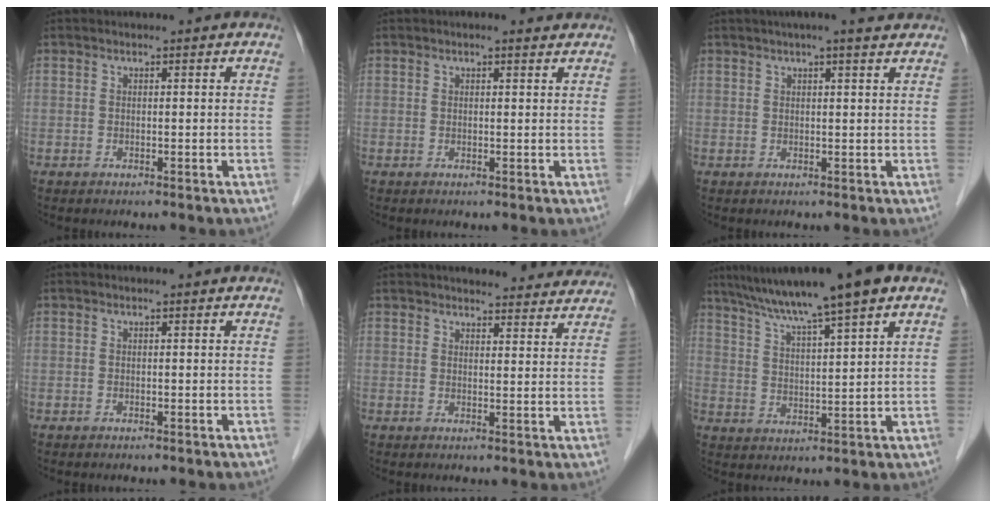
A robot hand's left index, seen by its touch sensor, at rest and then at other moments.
{"total": 1.6, "force": [1.3, 0.5, 0.8], "torque": [-0.016, 0.010, 0.016]}
{"total": 6.1, "force": [5.0, 0.5, 3.5], "torque": [-0.050, 0.023, 0.061]}
{"total": 0.0}
{"total": 16.0, "force": [15.1, 3.3, 4.0], "torque": [-0.024, 0.003, 0.169]}
{"total": 12.9, "force": [9.6, -0.3, 8.7], "torque": [-0.146, 0.025, 0.155]}